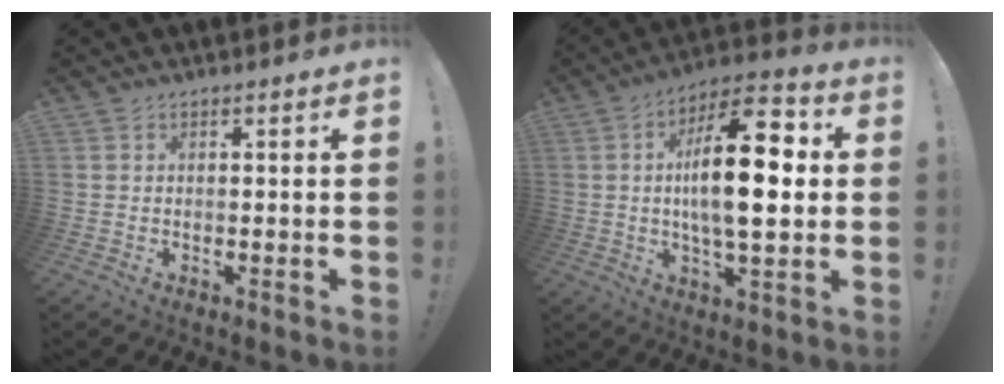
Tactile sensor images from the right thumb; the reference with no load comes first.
{"total": 19.7, "force": [1.6, 7.5, 18.1], "torque": [-0.289, -0.002, 0.015]}